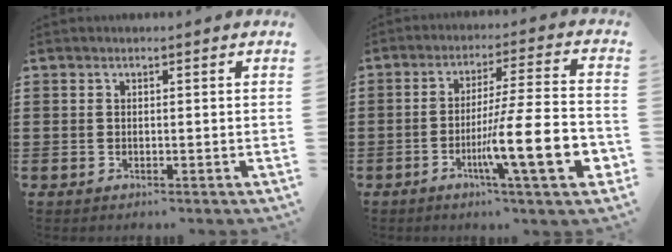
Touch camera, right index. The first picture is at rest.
{"total": 15.0, "force": [-5.0, 2.0, 14.0], "torque": [-0.231, -0.008, -0.083]}